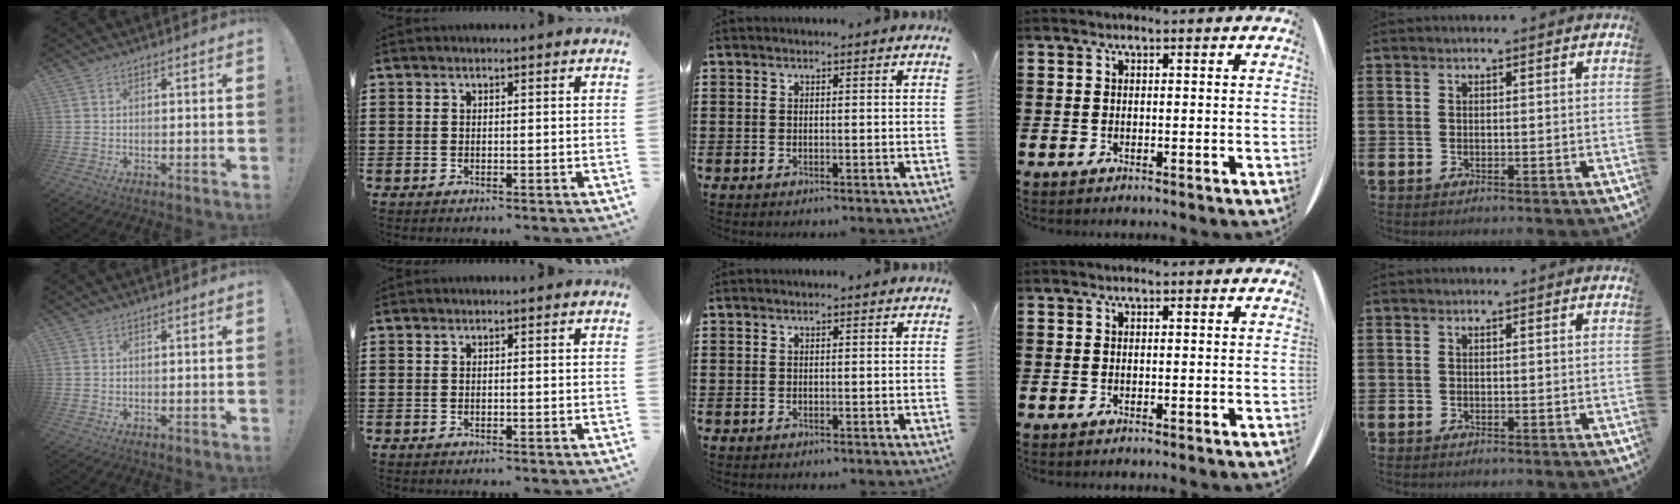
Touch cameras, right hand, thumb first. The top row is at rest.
{}